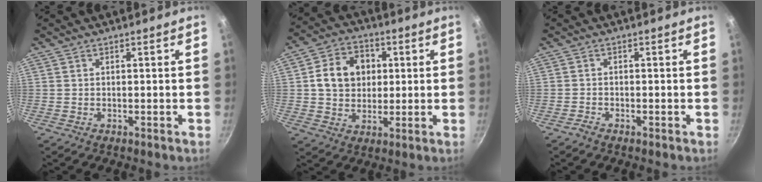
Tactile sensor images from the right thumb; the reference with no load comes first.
{"total": 10.9, "force": [1.9, 9.0, 5.9], "torque": [-0.074, 0.012, 0.024]}
{"total": 1.1, "force": [-1.0, 0.2, 0.3], "torque": [-0.017, 0.010, -0.022]}